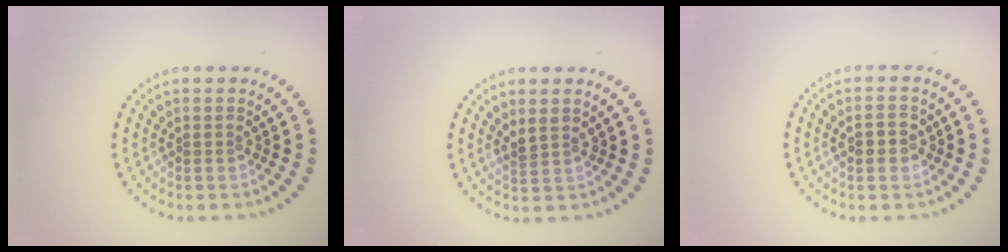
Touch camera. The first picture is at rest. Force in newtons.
{"total": 1.4, "press": 1.1, "slide": 0.8}
{"total": 1.6, "press": 1.6, "slide": 0.2}